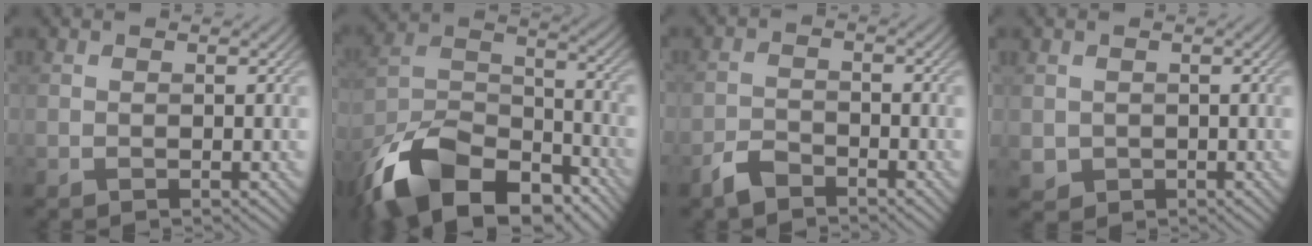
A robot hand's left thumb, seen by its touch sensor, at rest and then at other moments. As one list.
[{"total": 17.1, "force": [-11.9, 8.3, 9.0], "torque": [-0.221, -0.026, -0.211]}, {"total": 3.1, "force": [-2.5, 1.1, 1.3], "torque": [-0.029, 0.000, -0.059]}, {"total": 1.7, "force": [0.1, 1.6, 0.3], "torque": [-0.017, -0.011, 0.004]}]